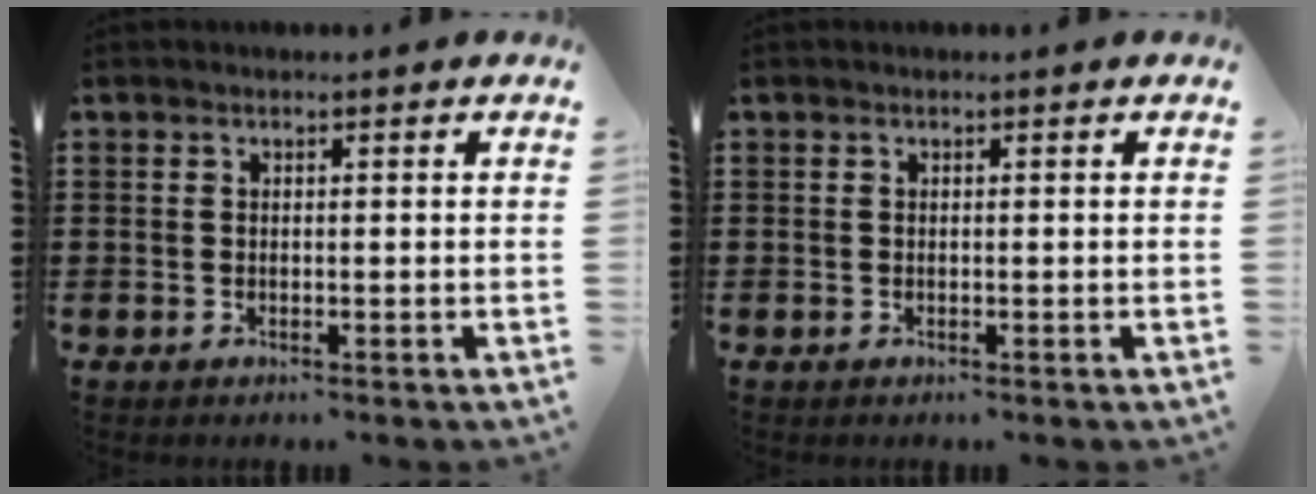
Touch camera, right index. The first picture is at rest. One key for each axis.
{"total": 0.0}